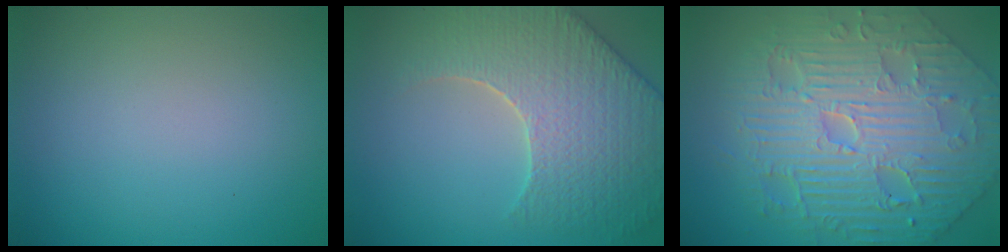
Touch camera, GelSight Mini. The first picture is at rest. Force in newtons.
{"total": 7.3, "press": 6.0, "slide": 4.1}
{"total": 9.4, "press": 7.1, "slide": 6.3}